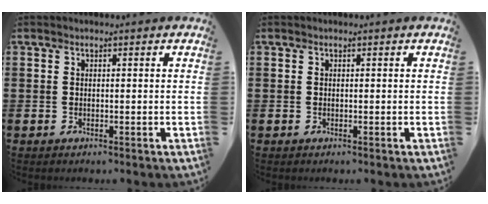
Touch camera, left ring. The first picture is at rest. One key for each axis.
{"total": 0.0}